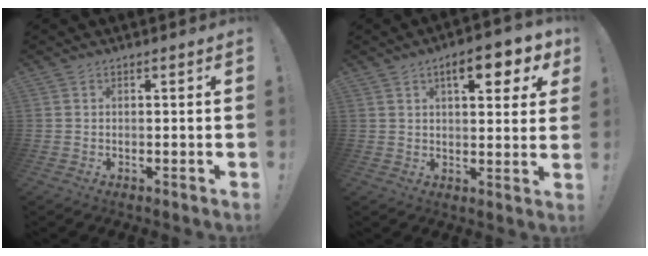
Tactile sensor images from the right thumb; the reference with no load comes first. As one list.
[{"total": 10.1, "force": [4.6, 3.5, 8.3], "torque": [-0.107, -0.016, 0.070]}]